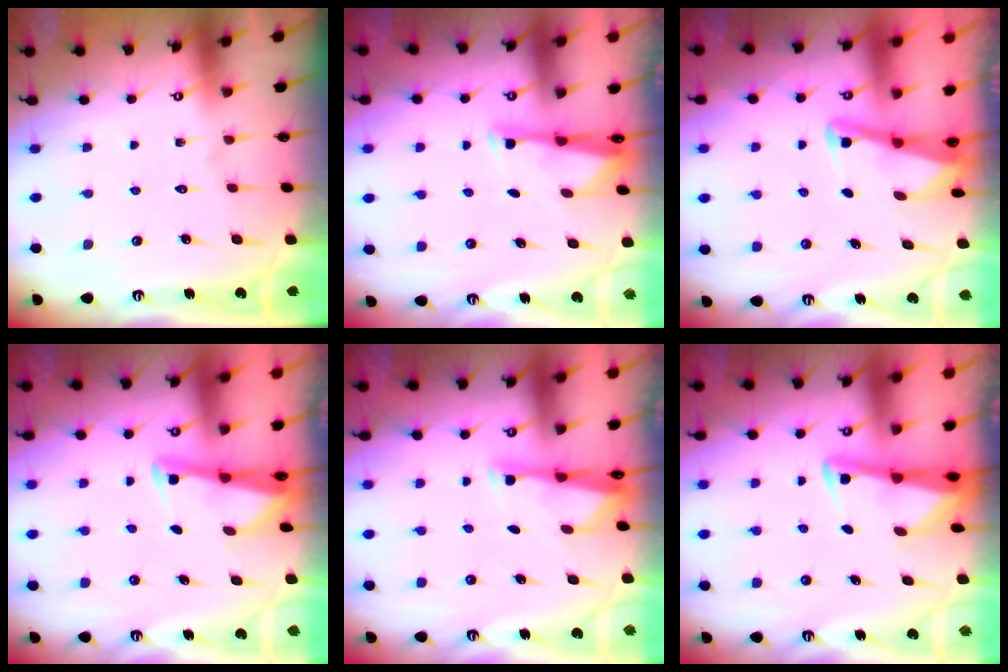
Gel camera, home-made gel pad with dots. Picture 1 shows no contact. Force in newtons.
{"total": 3.1, "press": 3.1, "slide": 0.6}
{"total": 2.8, "press": 2.8, "slide": 0.4}
{"total": 2.7, "press": 2.6, "slide": 0.3}
{"total": 3.0, "press": 2.9, "slide": 0.5}
{"total": 2.9, "press": 2.9, "slide": 0.4}